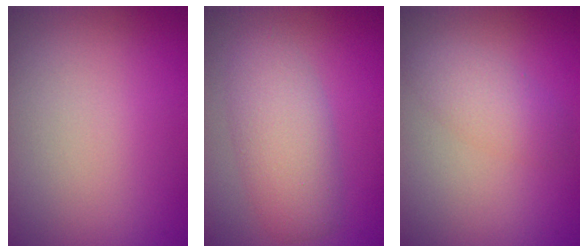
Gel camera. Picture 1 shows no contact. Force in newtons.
{"total": 4.3, "press": 4.3, "slide": 0.2}
{"total": 2.4, "press": 2.4, "slide": 0.1}